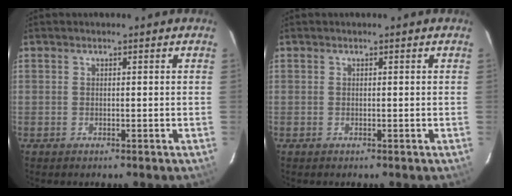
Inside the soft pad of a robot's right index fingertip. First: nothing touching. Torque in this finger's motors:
{"motor_torque": [0.00, 0.00, -0.01, 0.00]}